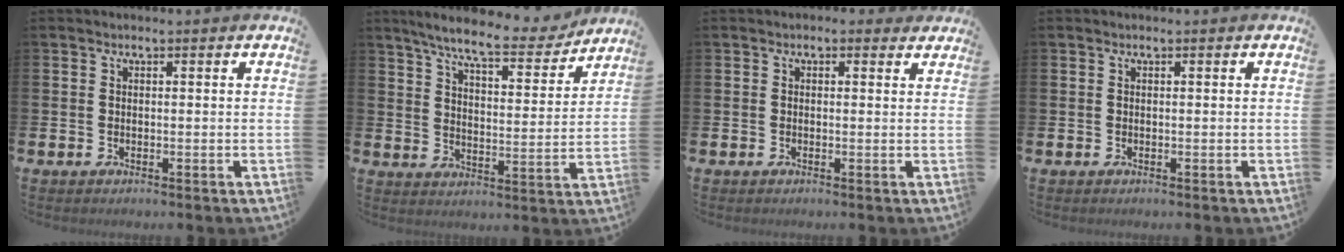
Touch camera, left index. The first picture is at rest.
{"total": 8.3, "force": [7.4, 1.1, 3.5], "torque": [-0.085, -0.041, 0.126]}
{"total": 0.7, "force": [0.3, 0.5, 0.3], "torque": [-0.007, 0.008, 0.004]}
{"total": 0.0}